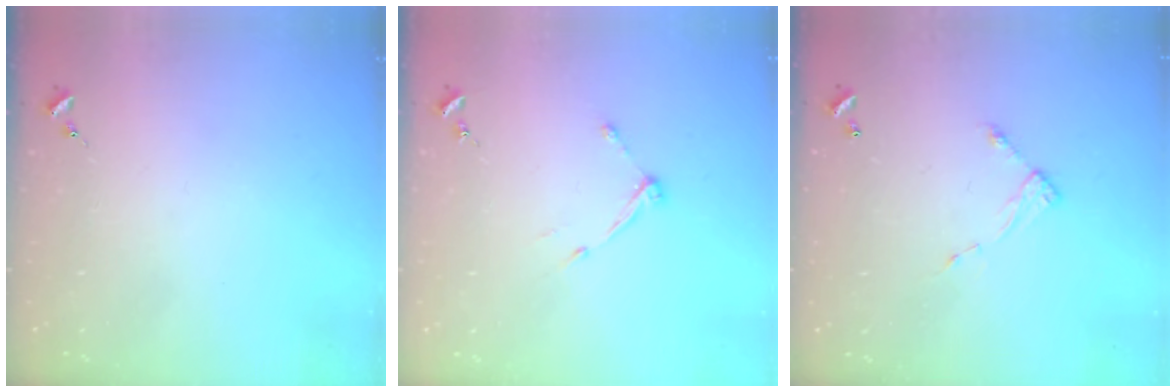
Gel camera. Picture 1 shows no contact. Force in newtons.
{"total": 5.1, "press": 5.1, "slide": 0.6}
{"total": 6.0, "press": 6.0, "slide": 0.4}